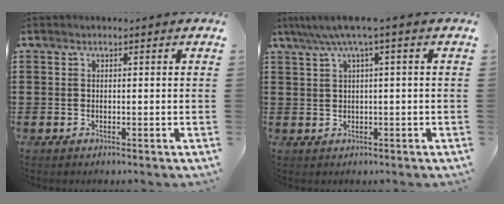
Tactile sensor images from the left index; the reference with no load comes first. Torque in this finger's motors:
{"motor_torque": [1.01, -0.90, 0.49, 0.14]}